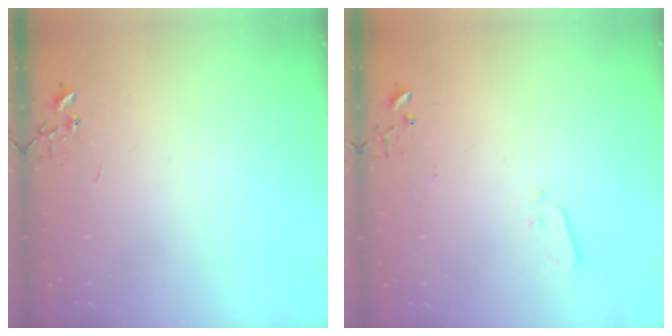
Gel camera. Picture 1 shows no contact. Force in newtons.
{"total": 3.6, "press": 3.6, "slide": 0.6}